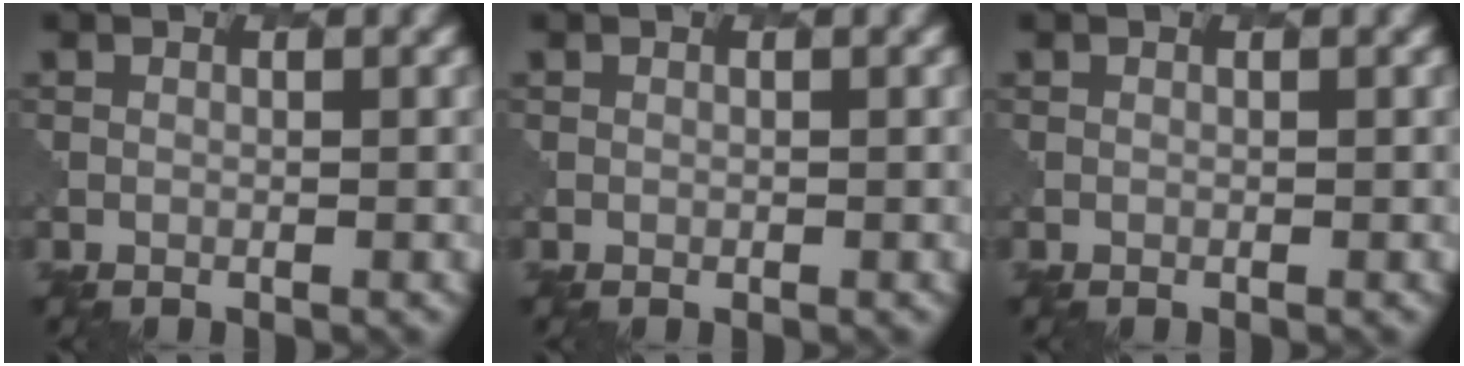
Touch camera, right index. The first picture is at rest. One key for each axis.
{"total": 0.0}
{"total": 0.0}